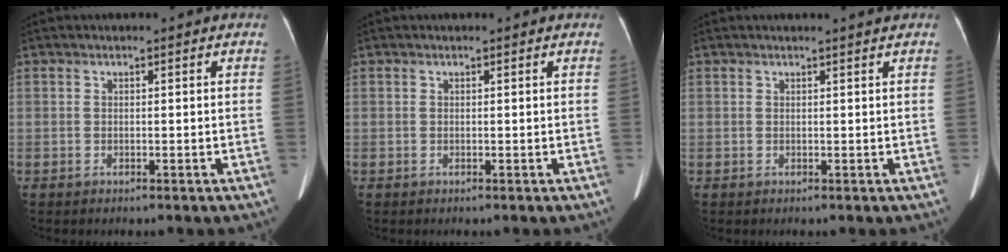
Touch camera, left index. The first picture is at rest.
{"total": 0.6, "force": [0.6, 0.2, 0.1], "torque": [-0.006, 0.004, 0.006]}
{"total": 1.4, "force": [1.3, -0.4, 0.4], "torque": [-0.012, -0.003, 0.019]}